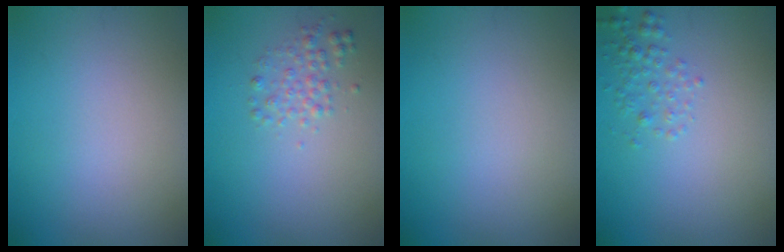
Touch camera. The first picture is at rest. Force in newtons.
{"total": 1.6, "press": 1.6, "slide": 0.0}
{"total": 0.0}
{"total": 1.6, "press": 1.6, "slide": 0.1}